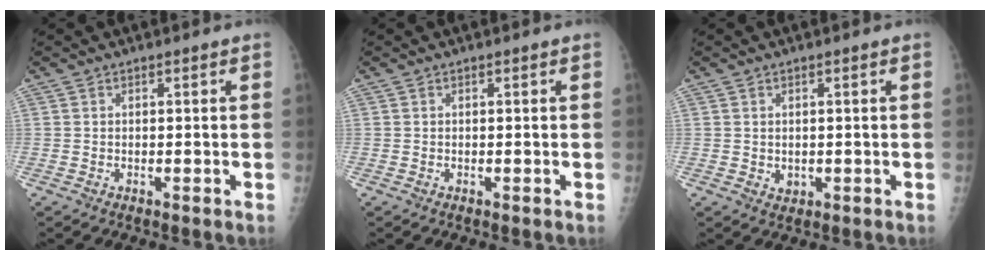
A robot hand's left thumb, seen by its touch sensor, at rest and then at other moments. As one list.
[{"total": 0.0}, {"total": 1.7, "force": [0.0, 1.4, 0.9], "torque": [-0.008, -0.001, 0.006]}]